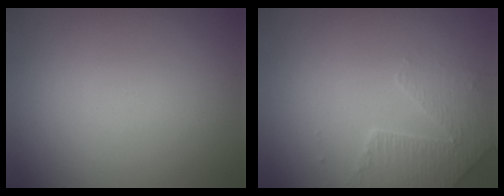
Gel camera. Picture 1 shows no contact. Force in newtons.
{"total": 2.8, "press": 2.7, "slide": 0.7}